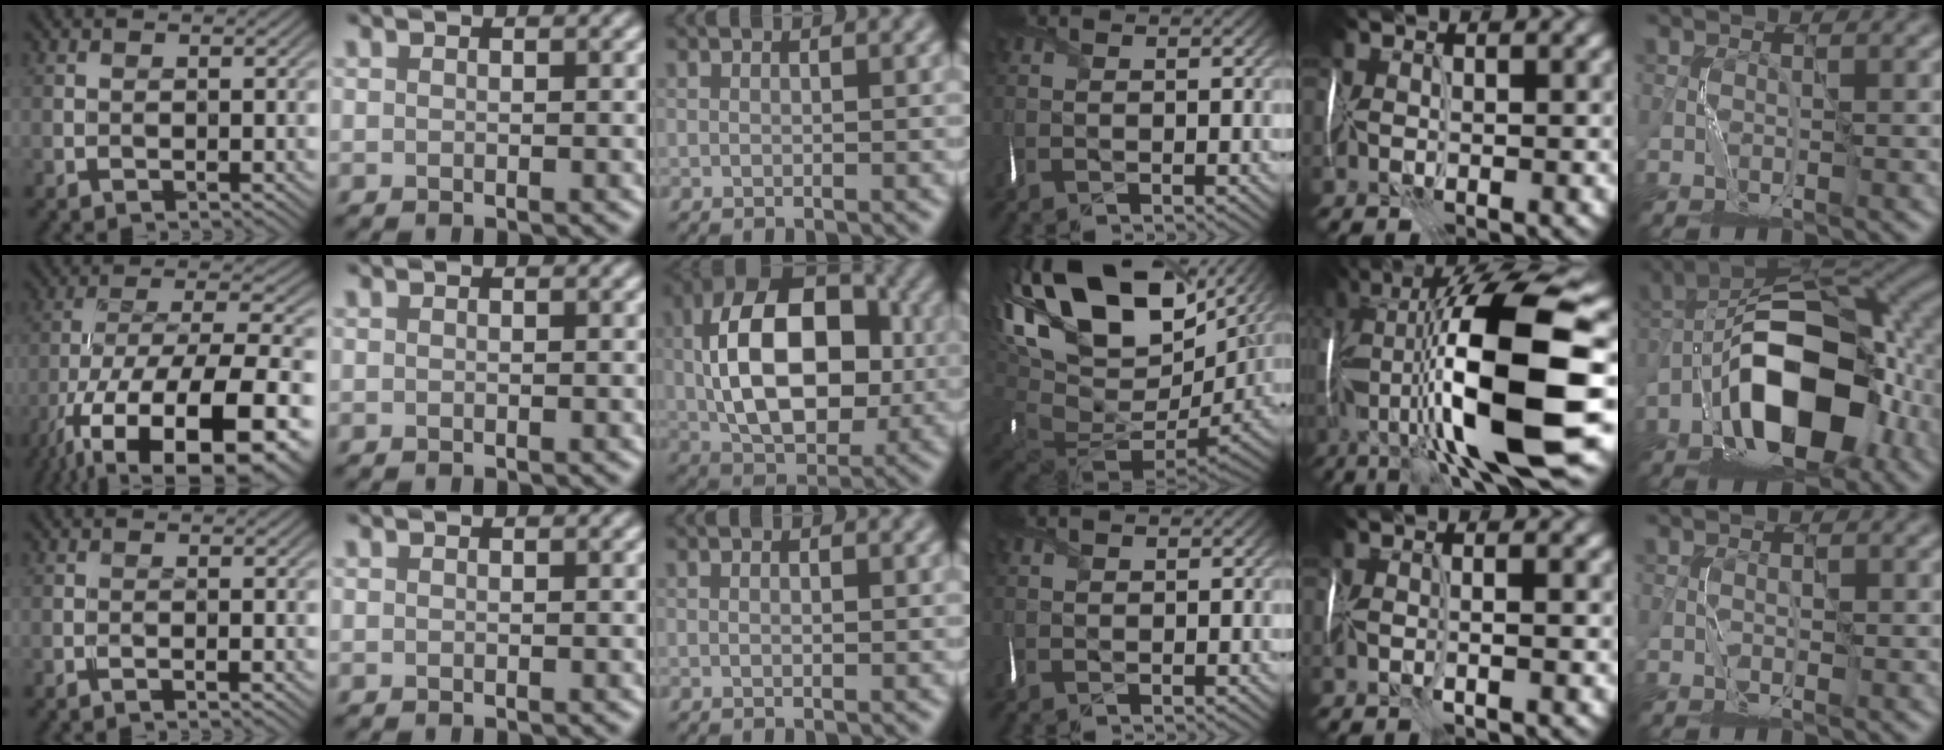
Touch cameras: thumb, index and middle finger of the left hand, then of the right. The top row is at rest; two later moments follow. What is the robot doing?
{"motion": "wrap", "object": "ribbon"}